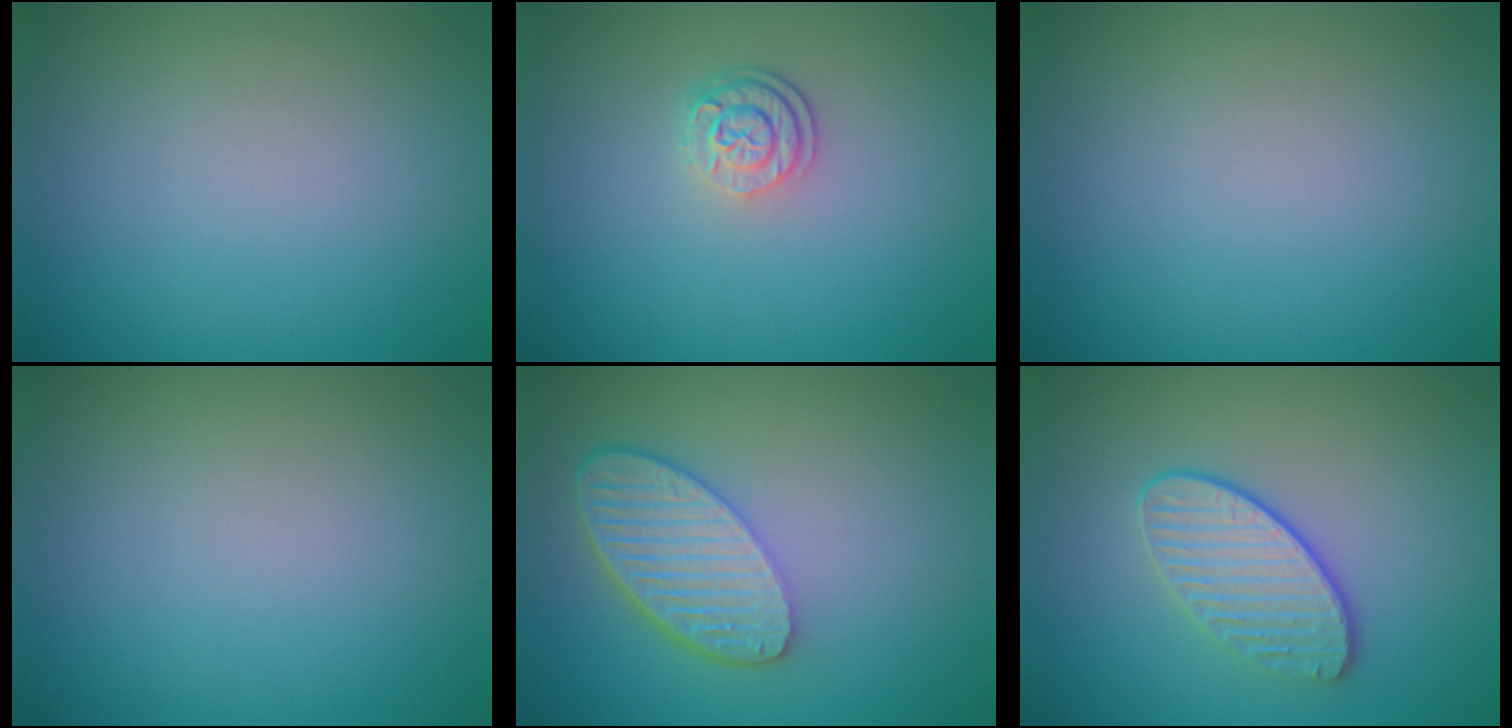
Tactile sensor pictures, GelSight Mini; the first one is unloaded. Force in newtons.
{"total": 2.6, "press": 1.9, "slide": 1.7}
{"total": 0.0}
{"total": 0.0}
{"total": 5.9, "press": 4.5, "slide": 3.8}
{"total": 3.4, "press": 3.1, "slide": 1.4}